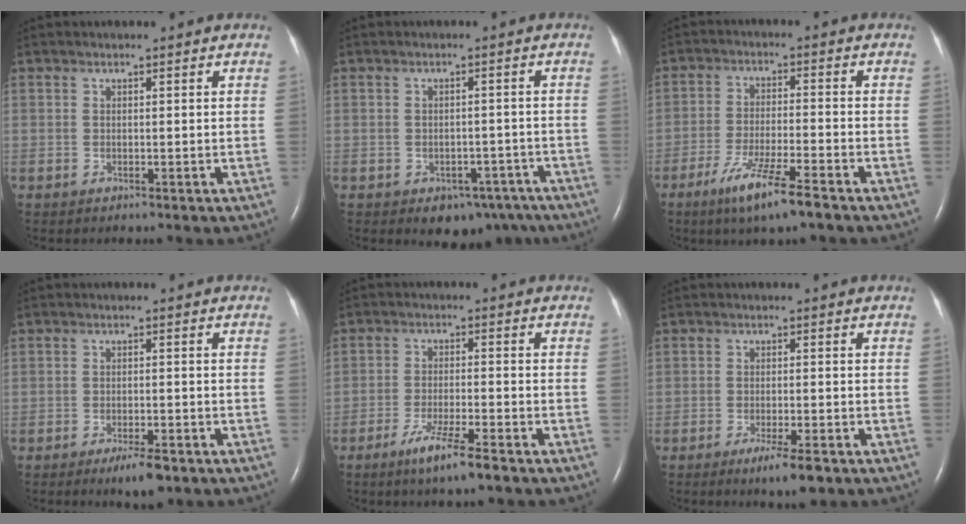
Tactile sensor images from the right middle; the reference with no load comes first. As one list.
[{"total": 6.3, "force": [-4.4, 3.9, 2.3], "torque": [-0.015, 0.016, -0.053]}, {"total": 8.5, "force": [-5.6, 0.1, 6.4], "torque": [-0.127, -0.020, -0.100]}, {"total": 4.2, "force": [-2.8, 0.9, 3.1], "torque": [-0.053, -0.006, -0.040]}, {"total": 6.6, "force": [-4.4, 0.0, 5.0], "torque": [-0.099, -0.015, -0.080]}, {"total": 4.9, "force": [-3.1, 0.4, 3.8], "torque": [-0.065, -0.012, -0.048]}]